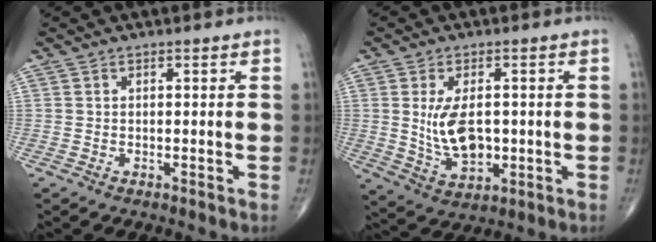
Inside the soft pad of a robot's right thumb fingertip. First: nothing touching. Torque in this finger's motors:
{"motor_torque": [0.07, 0.28, 0.14, 0.03, -0.01]}